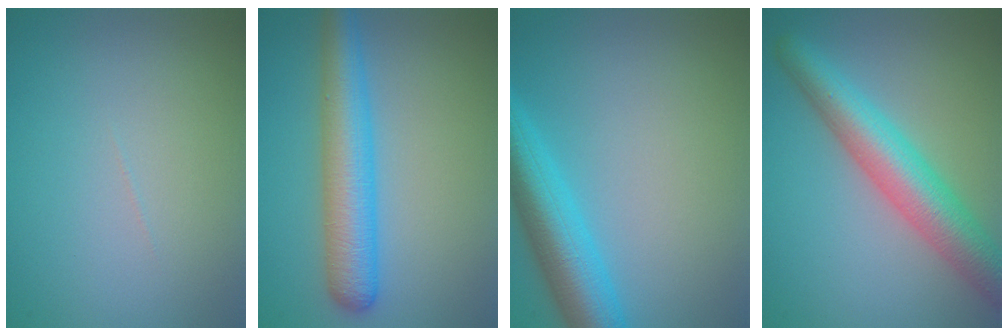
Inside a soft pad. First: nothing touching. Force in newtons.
{"total": 5.6, "press": 5.6, "slide": 0.1}
{"total": 6.7, "press": 6.7, "slide": 0.4}
{"total": 6.6, "press": 6.6, "slide": 0.2}